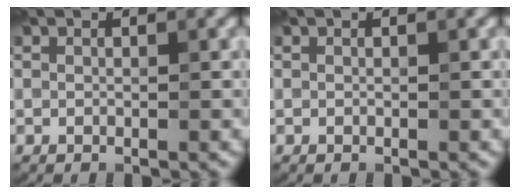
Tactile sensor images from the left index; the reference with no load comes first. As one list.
[{"total": 0.0}]